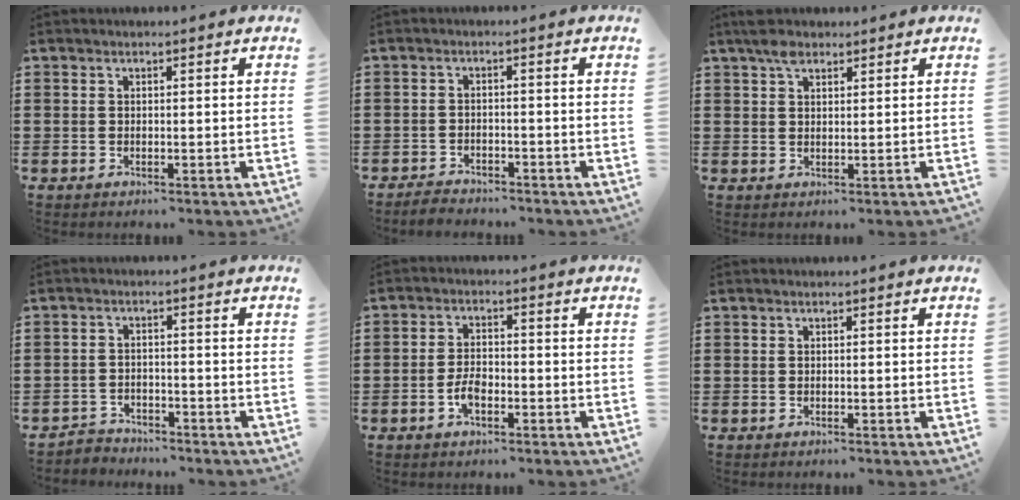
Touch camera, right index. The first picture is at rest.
{"total": 2.3, "force": [-2.3, 0.2, -0.1], "torque": [-0.005, 0.001, -0.051]}
{"total": 3.0, "force": [2.1, 1.2, 1.7], "torque": [-0.039, 0.005, 0.039]}
{"total": 2.7, "force": [-2.6, 0.5, -0.3], "torque": [-0.004, 0.001, -0.058]}
{"total": 3.7, "force": [-1.6, 1.8, 2.9], "torque": [-0.072, -0.003, -0.035]}
{"total": 0.0}